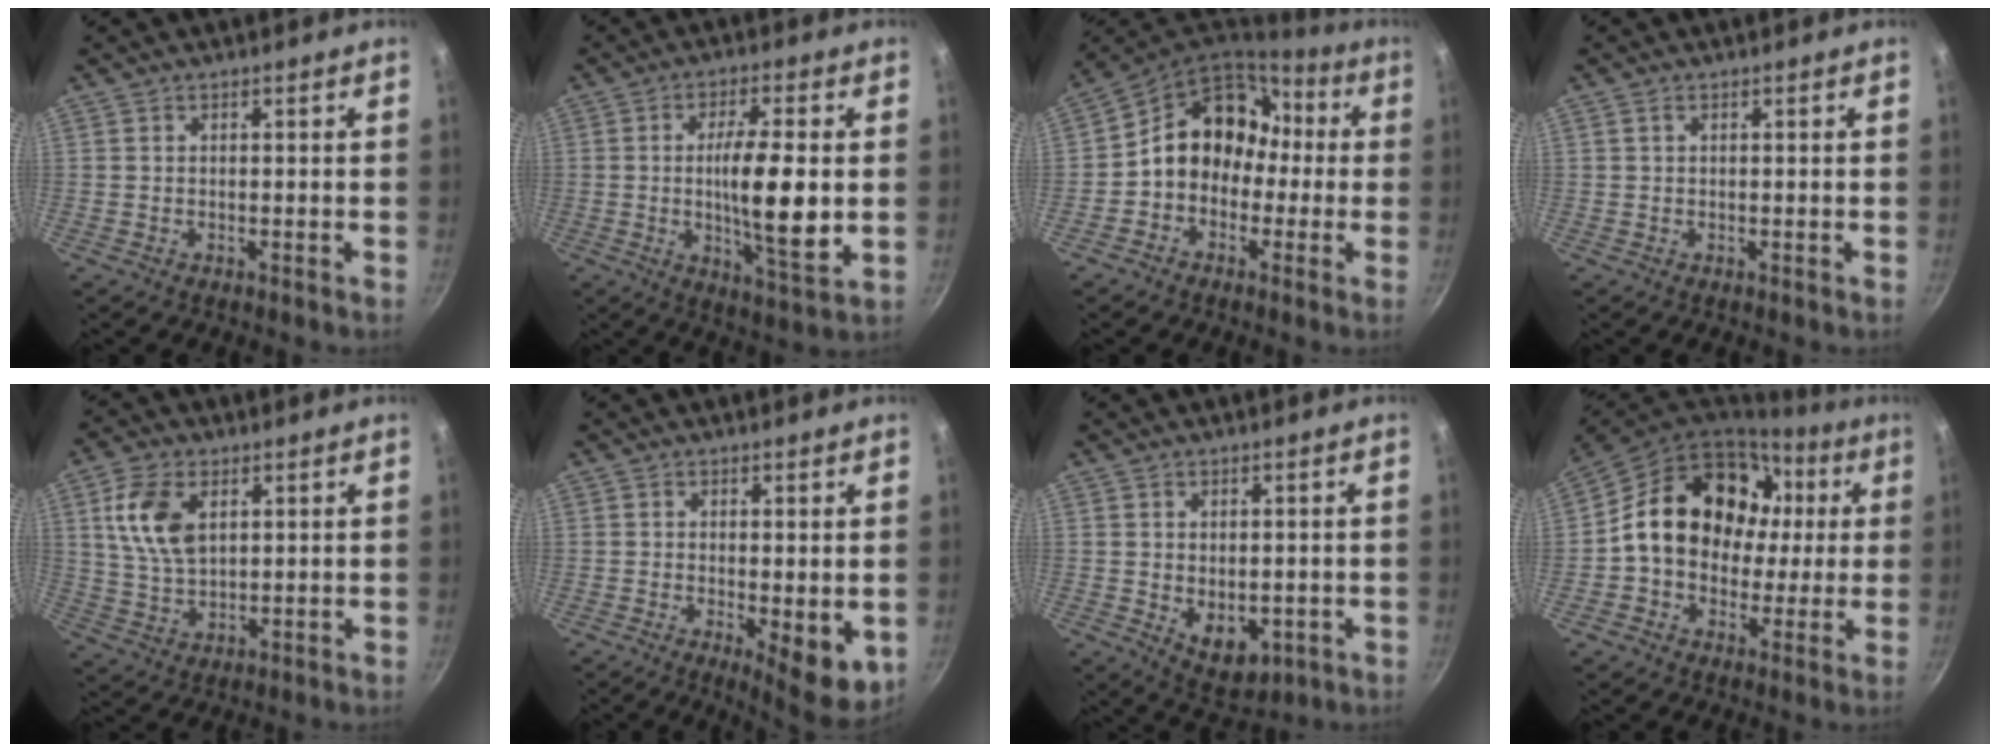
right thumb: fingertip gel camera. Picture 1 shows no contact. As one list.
[{"total": 8.9, "force": [0.3, 2.2, 8.6], "torque": [-0.136, -0.024, 0.007]}, {"total": 14.1, "force": [-0.4, 11.6, 7.9], "torque": [-0.076, 0.058, -0.022]}, {"total": 0.7, "force": [0.3, 0.5, 0.5], "torque": [-0.009, 0.002, 0.005]}, {"total": 10.2, "force": [3.3, 6.1, 7.5], "torque": [-0.138, -0.012, 0.066]}, {"total": 8.3, "force": [-1.3, 2.9, 7.7], "torque": [-0.090, -0.013, -0.008]}, {"total": 7.7, "force": [-1.0, 5.2, 5.6], "torque": [-0.062, -0.011, 0.002]}, {"total": 20.5, "force": [2.8, 16.2, 12.3], "torque": [-0.172, 0.040, 0.042]}]